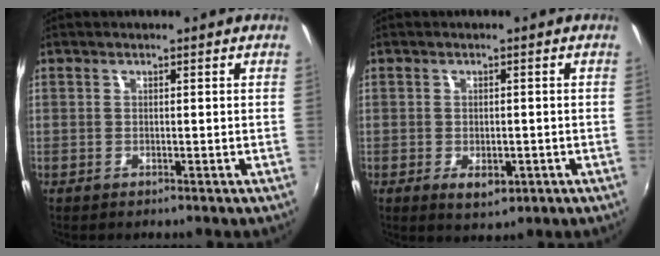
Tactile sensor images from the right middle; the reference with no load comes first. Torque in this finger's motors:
{"motor_torque": [0.02, -0.02, 0.02, 0.05]}